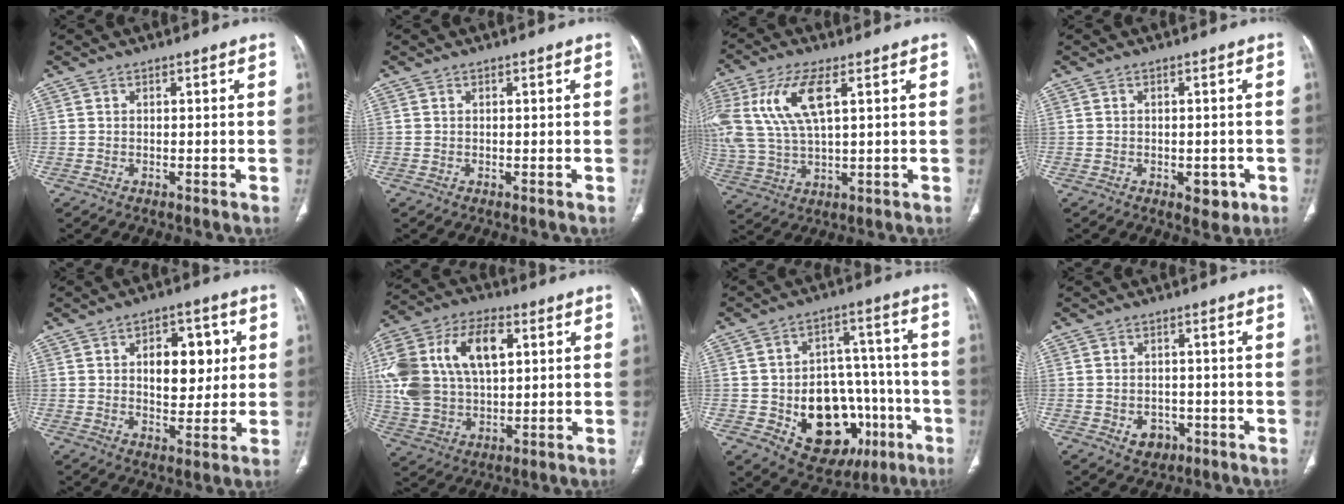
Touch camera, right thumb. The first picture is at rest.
{"total": 0.0}
{"total": 14.1, "force": [4.6, 5.6, 12.0], "torque": [-0.280, -0.001, 0.096]}
{"total": 3.7, "force": [-1.3, 2.2, 2.7], "torque": [-0.019, 0.002, -0.009]}
{"total": 10.4, "force": [2.1, 6.4, 7.9], "torque": [-0.069, -0.003, 0.035]}
{"total": 22.5, "force": [5.5, 13.6, 17.1], "torque": [-0.350, 0.013, 0.101]}
{"total": 21.4, "force": [-6.7, 14.4, 14.3], "torque": [-0.160, 0.041, -0.076]}
{"total": 4.2, "force": [-1.5, 3.4, 1.9], "torque": [-0.012, 0.010, -0.011]}